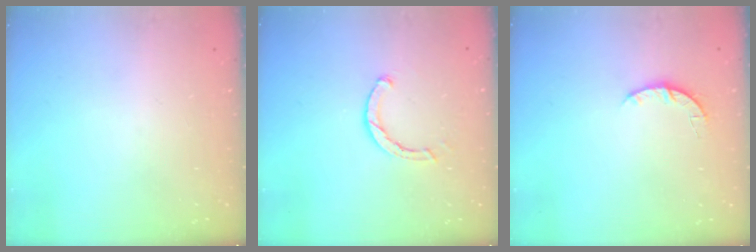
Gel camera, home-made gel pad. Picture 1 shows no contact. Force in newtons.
{"total": 2.4, "press": 2.4, "slide": 0.1}
{"total": 3.3, "press": 3.2, "slide": 0.5}